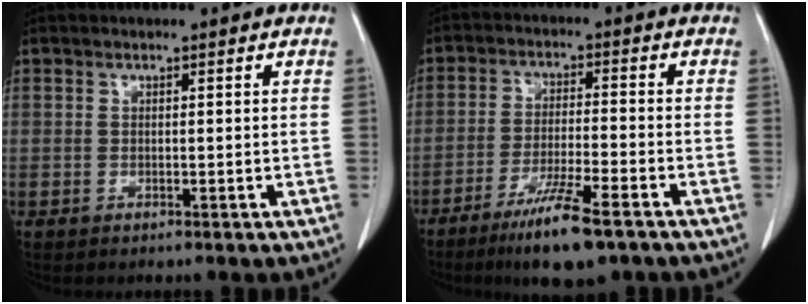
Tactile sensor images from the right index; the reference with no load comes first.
{"total": 9.9, "force": [-6.6, 0.8, 7.3], "torque": [-0.131, -0.023, -0.112]}